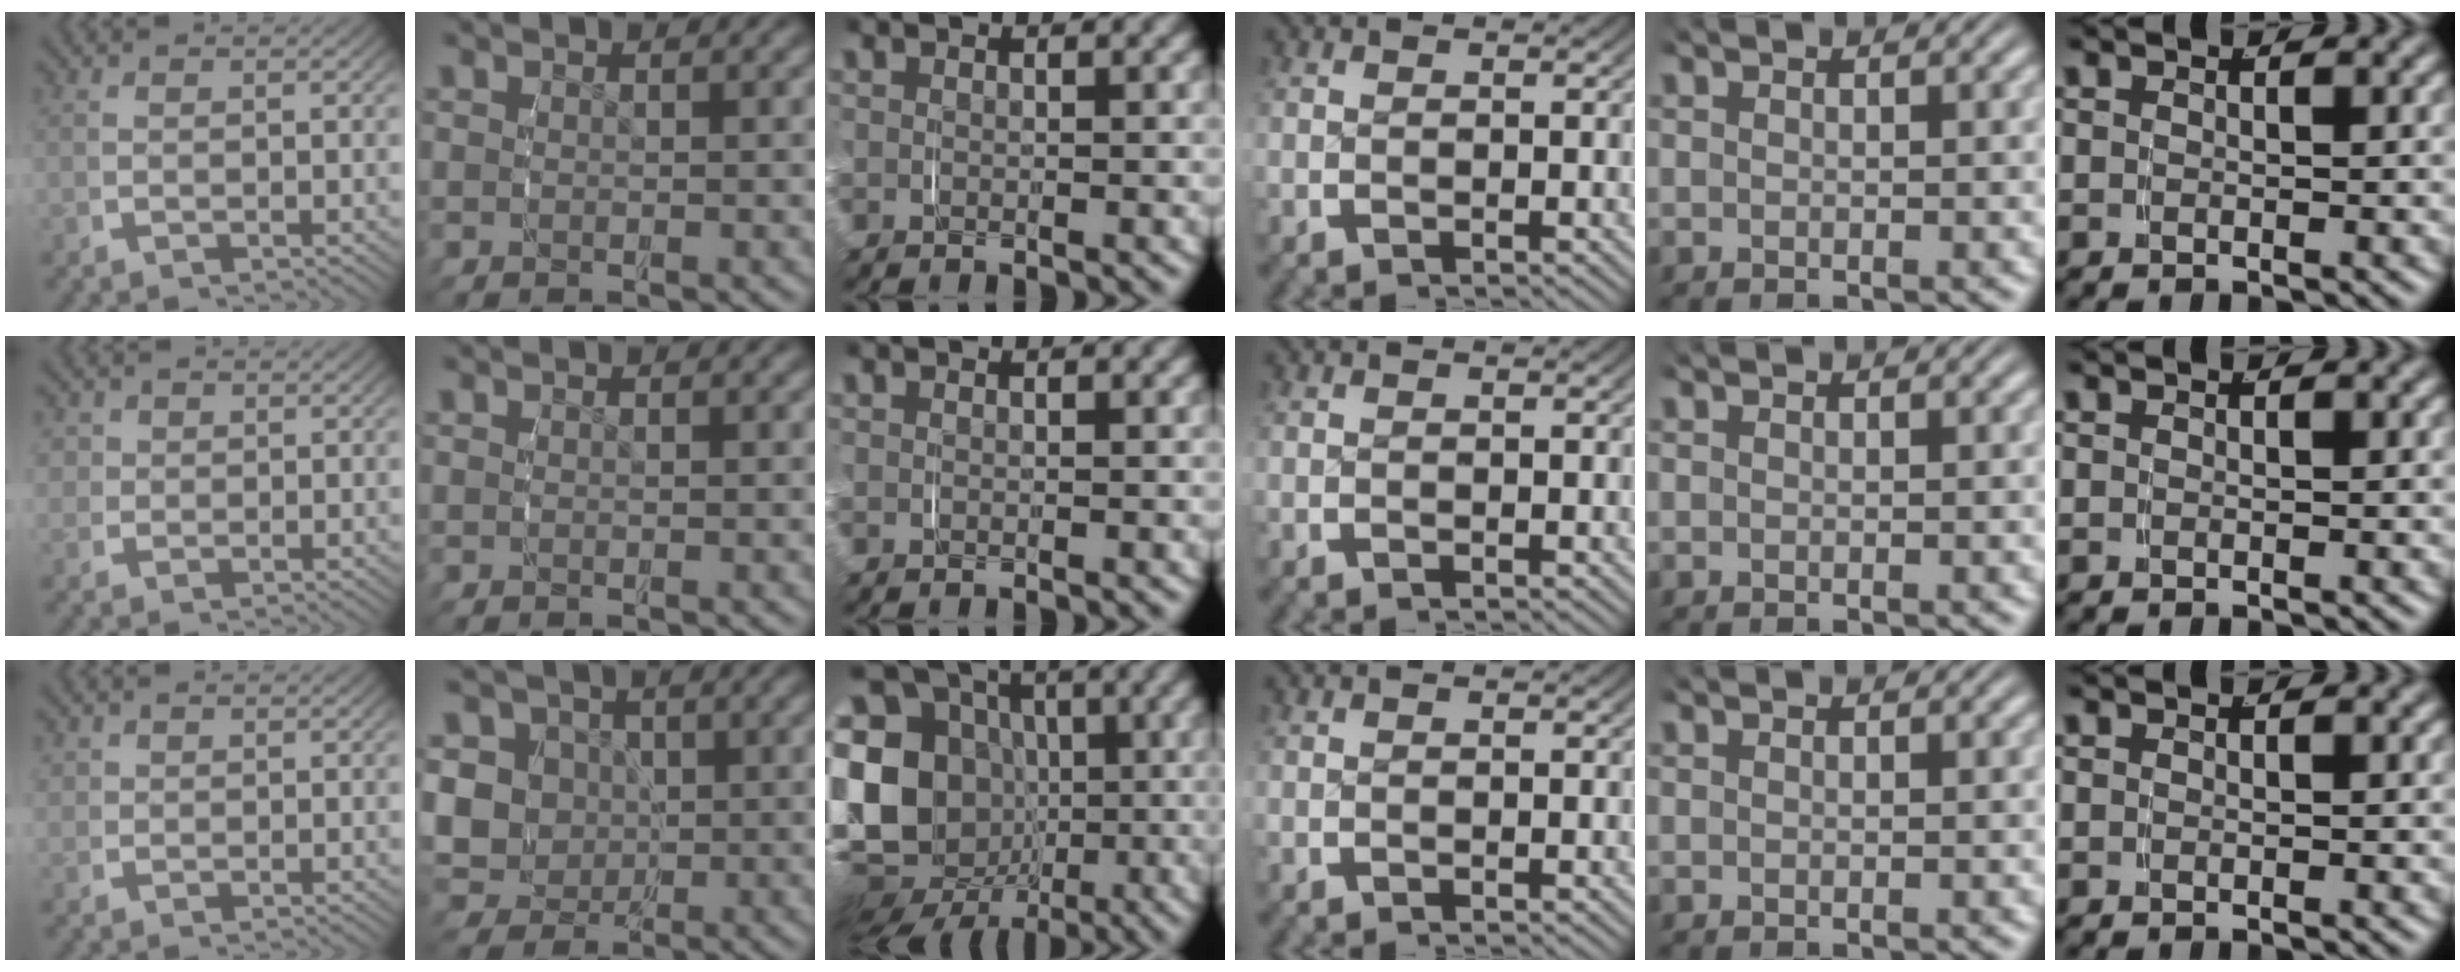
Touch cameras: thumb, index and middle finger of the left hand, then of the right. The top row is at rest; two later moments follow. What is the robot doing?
{"motion": "grasp_and_lifting", "object": "paper towel"}